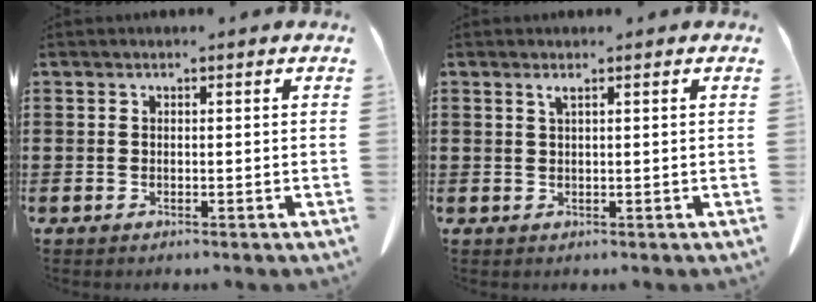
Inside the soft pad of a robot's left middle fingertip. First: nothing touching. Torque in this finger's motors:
{"motor_torque": [0.63, 0.36, 0.02, 0.01]}